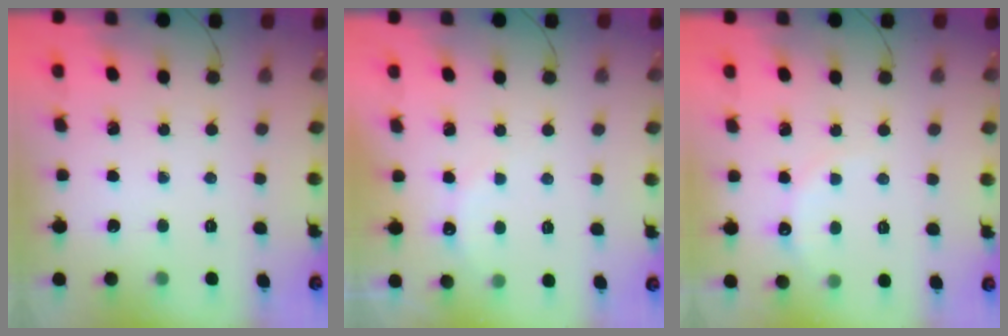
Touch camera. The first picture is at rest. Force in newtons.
{"total": 5.1, "press": 4.9, "slide": 1.1}
{"total": 4.6, "press": 4.4, "slide": 1.5}